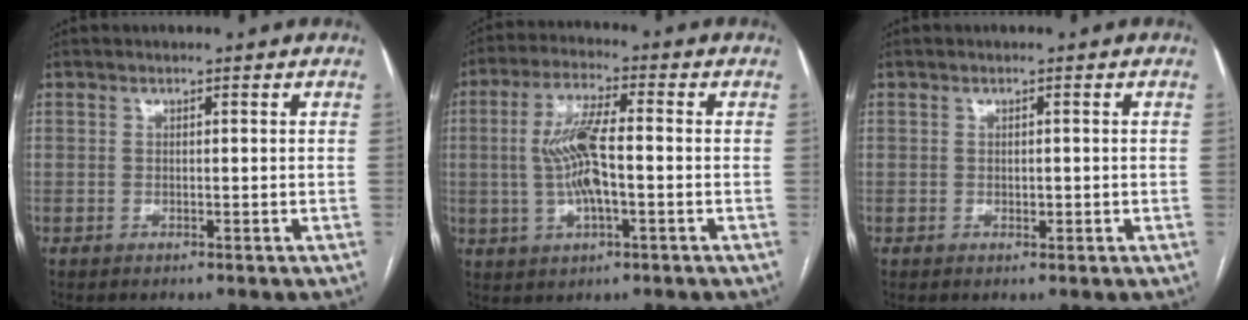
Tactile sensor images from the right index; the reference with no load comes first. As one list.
[{"total": 9.0, "force": [-0.6, 2.2, 8.7], "torque": [-0.177, 0.006, -0.011]}, {"total": 1.0, "force": [-0.2, 0.6, 0.8], "torque": [-0.011, 0.000, 0.000]}]